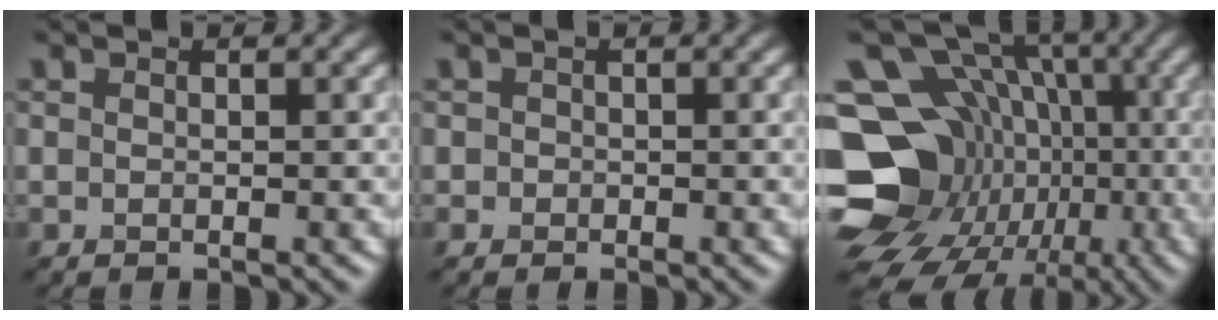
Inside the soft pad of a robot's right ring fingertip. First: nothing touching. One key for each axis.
{"total": 0.6, "fx": -0.2, "fy": 0.5, "fz": -0.2, "tx": 0.006, "ty": 0.000, "tz": -0.007}
{"total": 18.9, "fx": -4.1, "fy": 16.2, "fz": 8.8, "tx": -0.169, "ty": 0.010, "tz": -0.085}